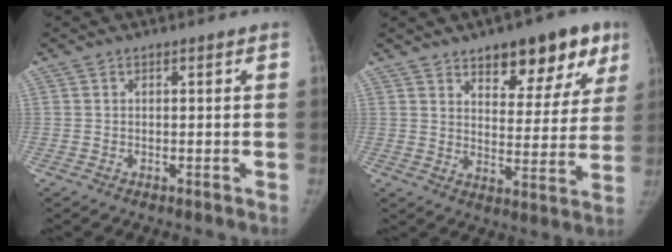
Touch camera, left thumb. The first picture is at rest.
{"total": 15.2, "force": [9.2, 7.2, 9.7], "torque": [-0.066, -0.042, 0.127]}